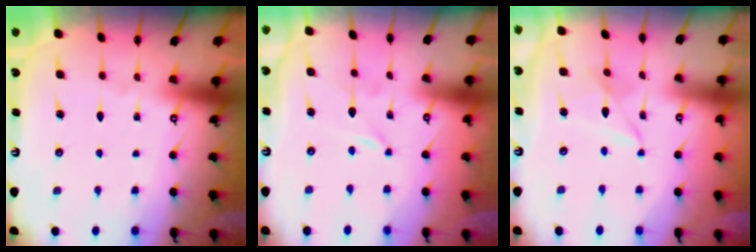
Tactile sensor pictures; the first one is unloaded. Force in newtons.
{"total": 0.0}
{"total": 4.0, "press": 4.0, "slide": 0.3}